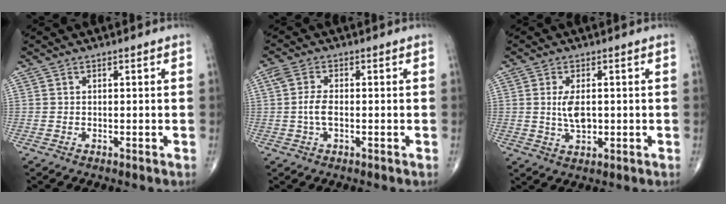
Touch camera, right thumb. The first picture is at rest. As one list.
[{"total": 3.9, "force": [-0.4, 1.9, 3.4], "torque": [-0.083, 0.007, -0.010]}, {"total": 4.9, "force": [0.3, 2.5, 4.2], "torque": [-0.080, -0.009, 0.009]}]